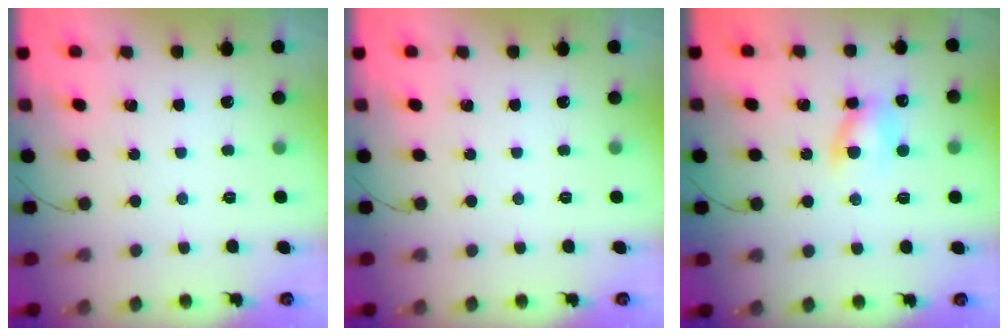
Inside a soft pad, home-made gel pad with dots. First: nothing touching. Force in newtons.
{"total": 0.0}
{"total": 6.9, "press": 6.8, "slide": 1.4}